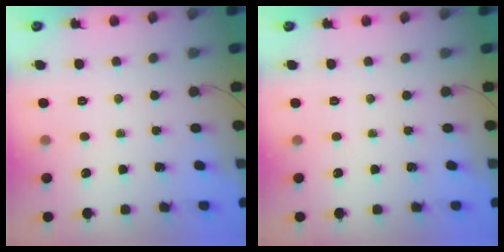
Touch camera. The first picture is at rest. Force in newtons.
{"total": 0.0}